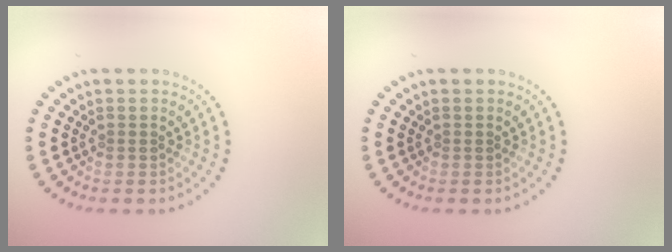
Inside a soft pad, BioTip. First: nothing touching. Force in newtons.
{"total": 0.0}